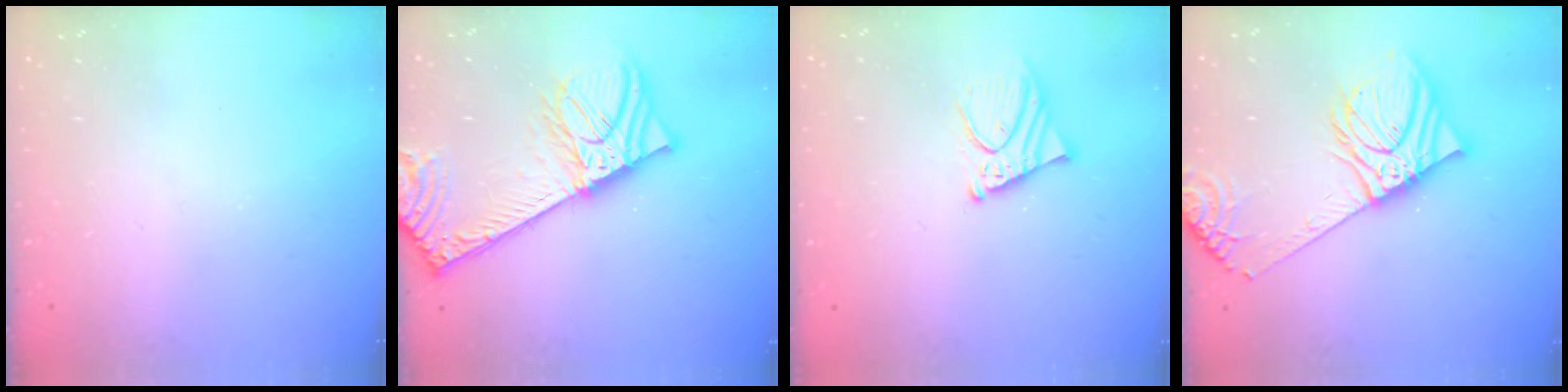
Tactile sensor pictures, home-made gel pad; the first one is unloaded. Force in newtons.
{"total": 14.5, "press": 14.2, "slide": 2.6}
{"total": 6.7, "press": 6.6, "slide": 0.8}
{"total": 19.2, "press": 18.8, "slide": 3.7}